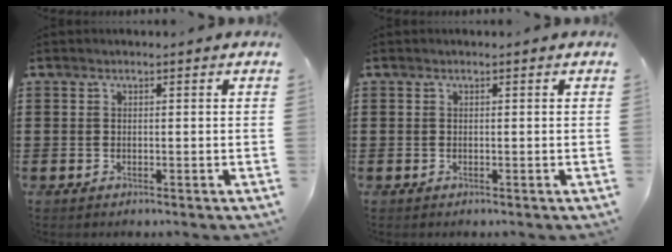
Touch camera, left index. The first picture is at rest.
{"total": 0.0}